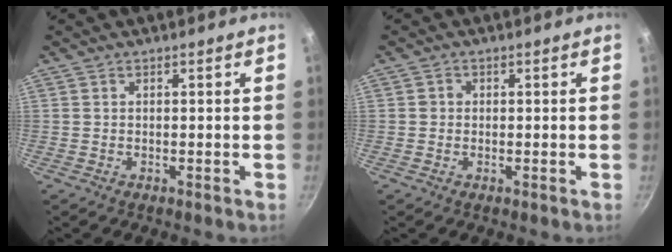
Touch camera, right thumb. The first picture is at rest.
{"total": 1.2, "force": [-0.1, 1.1, 0.3], "torque": [-0.001, 0.003, -0.003]}